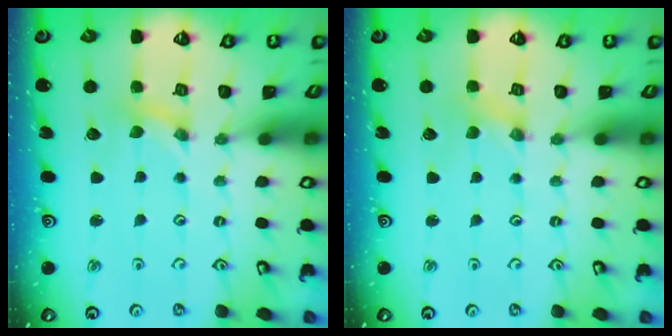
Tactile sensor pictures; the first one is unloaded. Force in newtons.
{"total": 0.0}